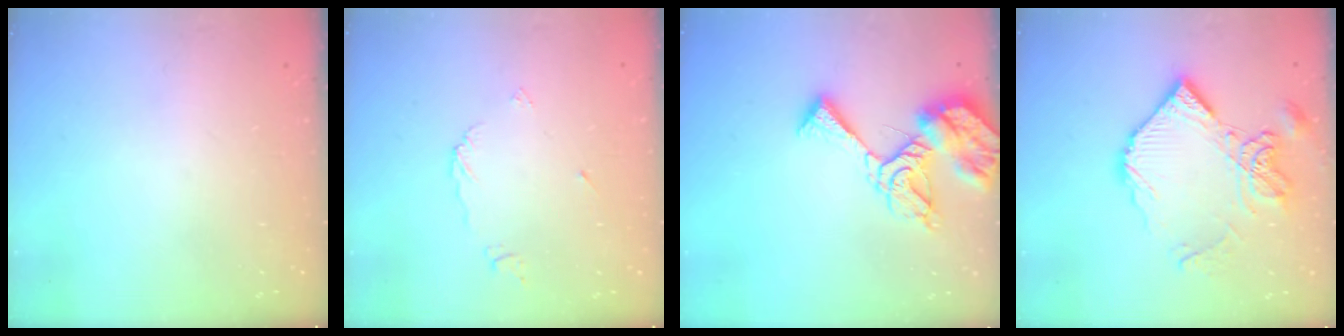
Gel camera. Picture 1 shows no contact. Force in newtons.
{"total": 5.2, "press": 5.2, "slide": 0.3}
{"total": 12.4, "press": 12.3, "slide": 1.7}
{"total": 15.2, "press": 15.1, "slide": 2.0}